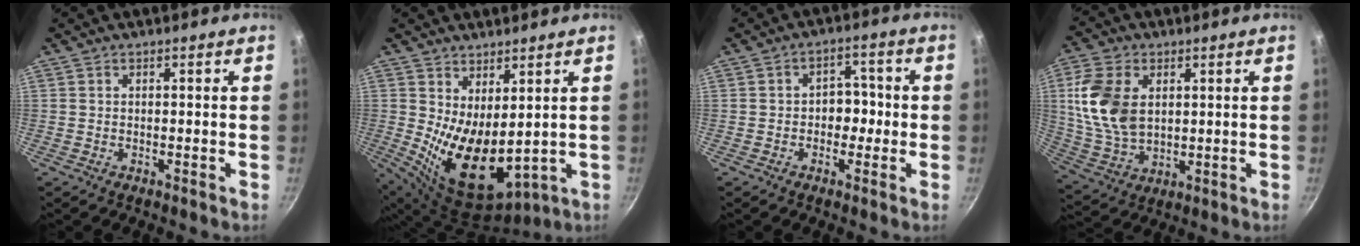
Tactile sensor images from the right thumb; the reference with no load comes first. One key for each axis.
{"total": 12.7, "fx": 2.0, "fy": 6.8, "fz": 10.6, "tx": -0.157, "ty": -0.048, "tz": 0.058}
{"total": 5.0, "fx": -0.8, "fy": 3.9, "fz": 3.0, "tx": 0.006, "ty": 0.017, "tz": -0.017}
{"total": 13.9, "fx": 2.9, "fy": 9.1, "fz": 10.1, "tx": -0.187, "ty": -0.010, "tz": 0.064}